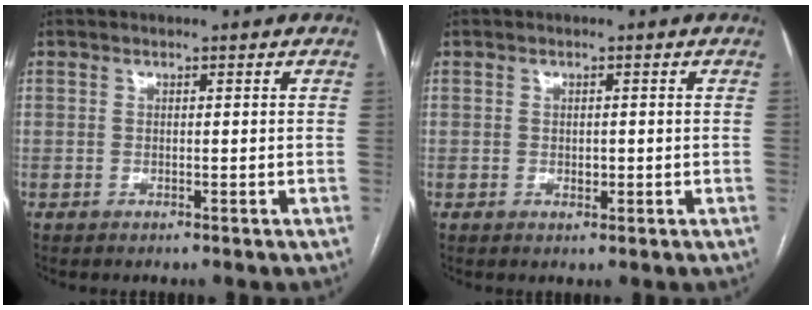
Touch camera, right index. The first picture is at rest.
{"total": 1.3, "force": [-0.1, 1.0, 0.9], "torque": [-0.012, 0.000, 0.003]}